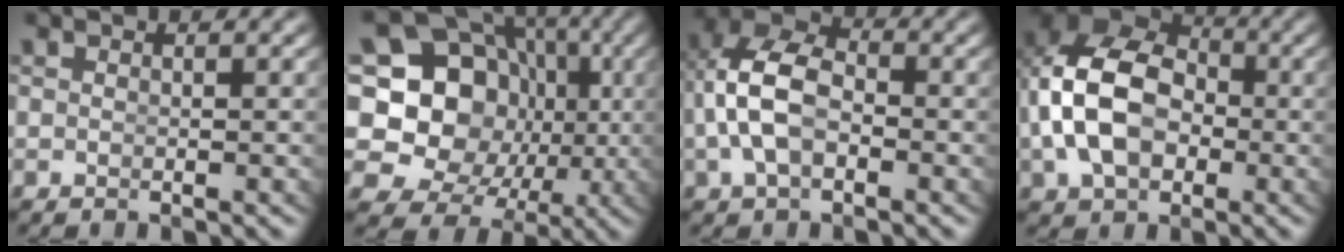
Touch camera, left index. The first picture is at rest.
{"total": 21.2, "force": [-0.2, 18.3, 10.8], "torque": [-0.221, -0.059, 0.002]}
{"total": 7.1, "force": [0.3, 5.2, 4.9], "torque": [-0.107, -0.010, 0.004]}
{"total": 11.4, "force": [0.9, 8.9, 7.1], "torque": [-0.159, -0.014, 0.019]}